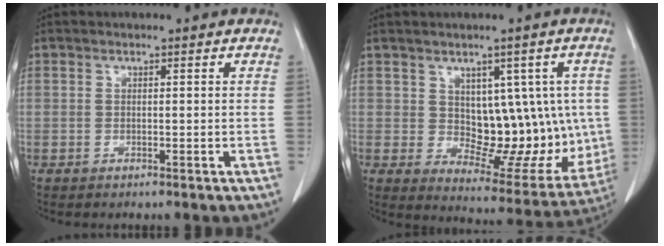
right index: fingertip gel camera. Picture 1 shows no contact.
{"total": 13.6, "force": [0.9, 7.4, 11.3], "torque": [-0.122, 0.008, 0.036]}